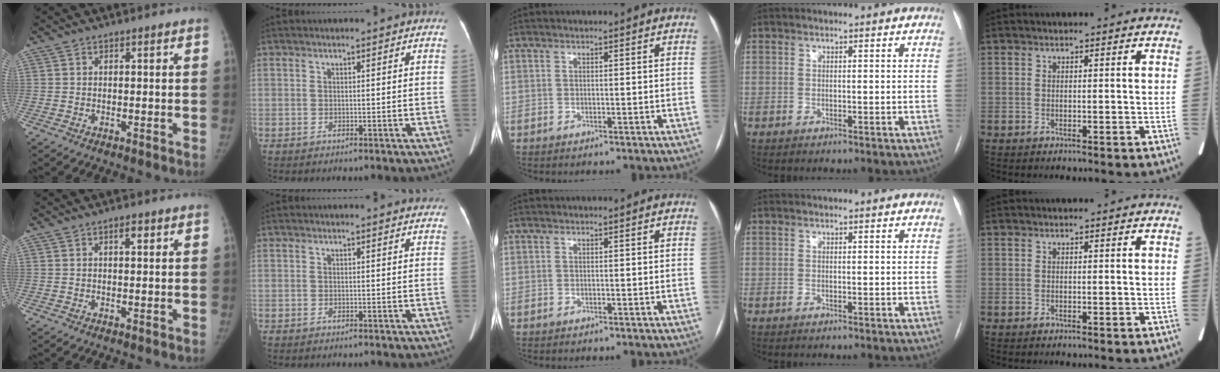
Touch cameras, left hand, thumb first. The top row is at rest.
{"thumb": {"total": 1.7, "force": [0.8, 0.6, 1.4], "torque": [-0.017, 0.001, 0.011]}, "index": {"total": 3.1, "force": [2.9, 0.6, 0.6], "torque": [-0.008, 0.000, 0.017]}}